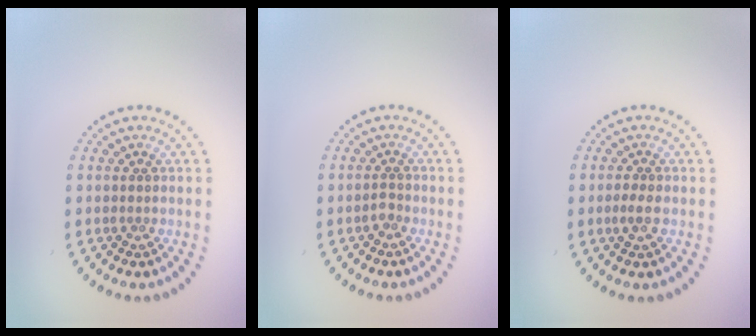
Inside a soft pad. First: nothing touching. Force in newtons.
{"total": 0.9, "press": 0.6, "slide": 0.6}
{"total": 1.5, "press": 1.4, "slide": 0.4}